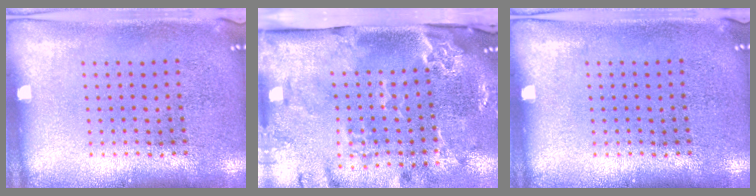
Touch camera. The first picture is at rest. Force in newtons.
{"total": 3.4, "press": 2.4, "slide": 2.4}
{"total": 0.0}